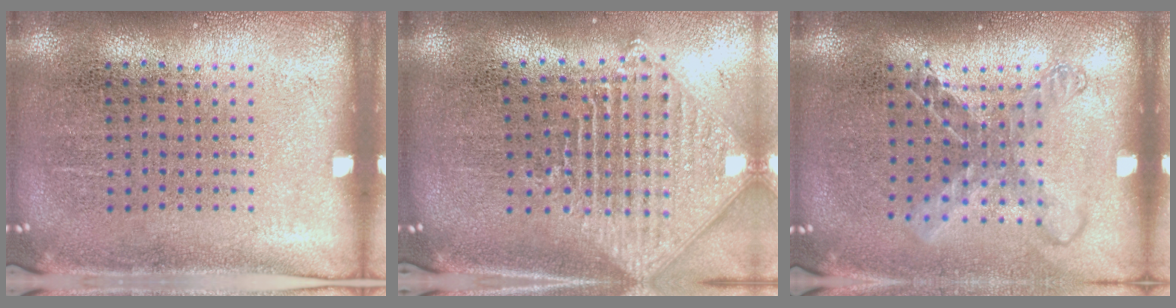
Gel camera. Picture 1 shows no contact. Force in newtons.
{"total": 2.4, "press": 1.9, "slide": 1.5}
{"total": 1.5, "press": 1.3, "slide": 0.9}